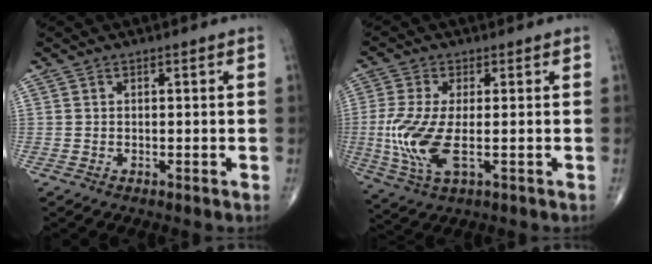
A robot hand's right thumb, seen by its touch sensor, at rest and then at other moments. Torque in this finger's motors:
{"motor_torque": [0.32, 0.30, 0.58, 0.26, 0.44]}